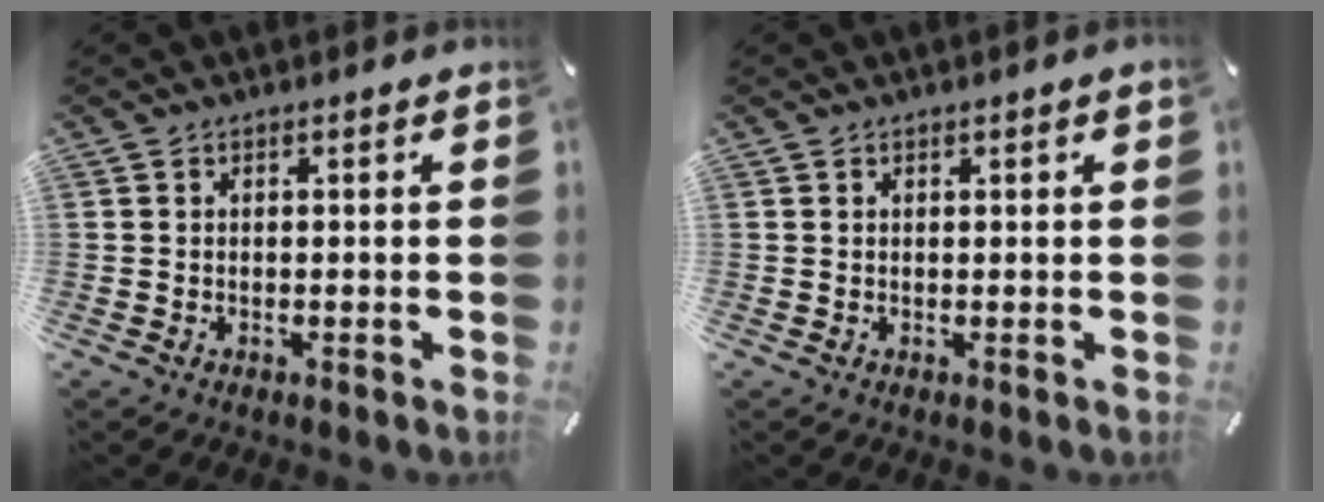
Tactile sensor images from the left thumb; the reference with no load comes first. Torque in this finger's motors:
{"motor_torque": [0.25, 0.15, 0.18, -0.33, 0.08]}